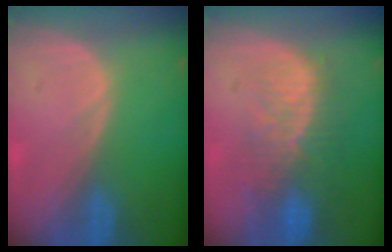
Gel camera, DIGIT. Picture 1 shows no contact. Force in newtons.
{"total": 10.1, "press": 8.5, "slide": 5.6}